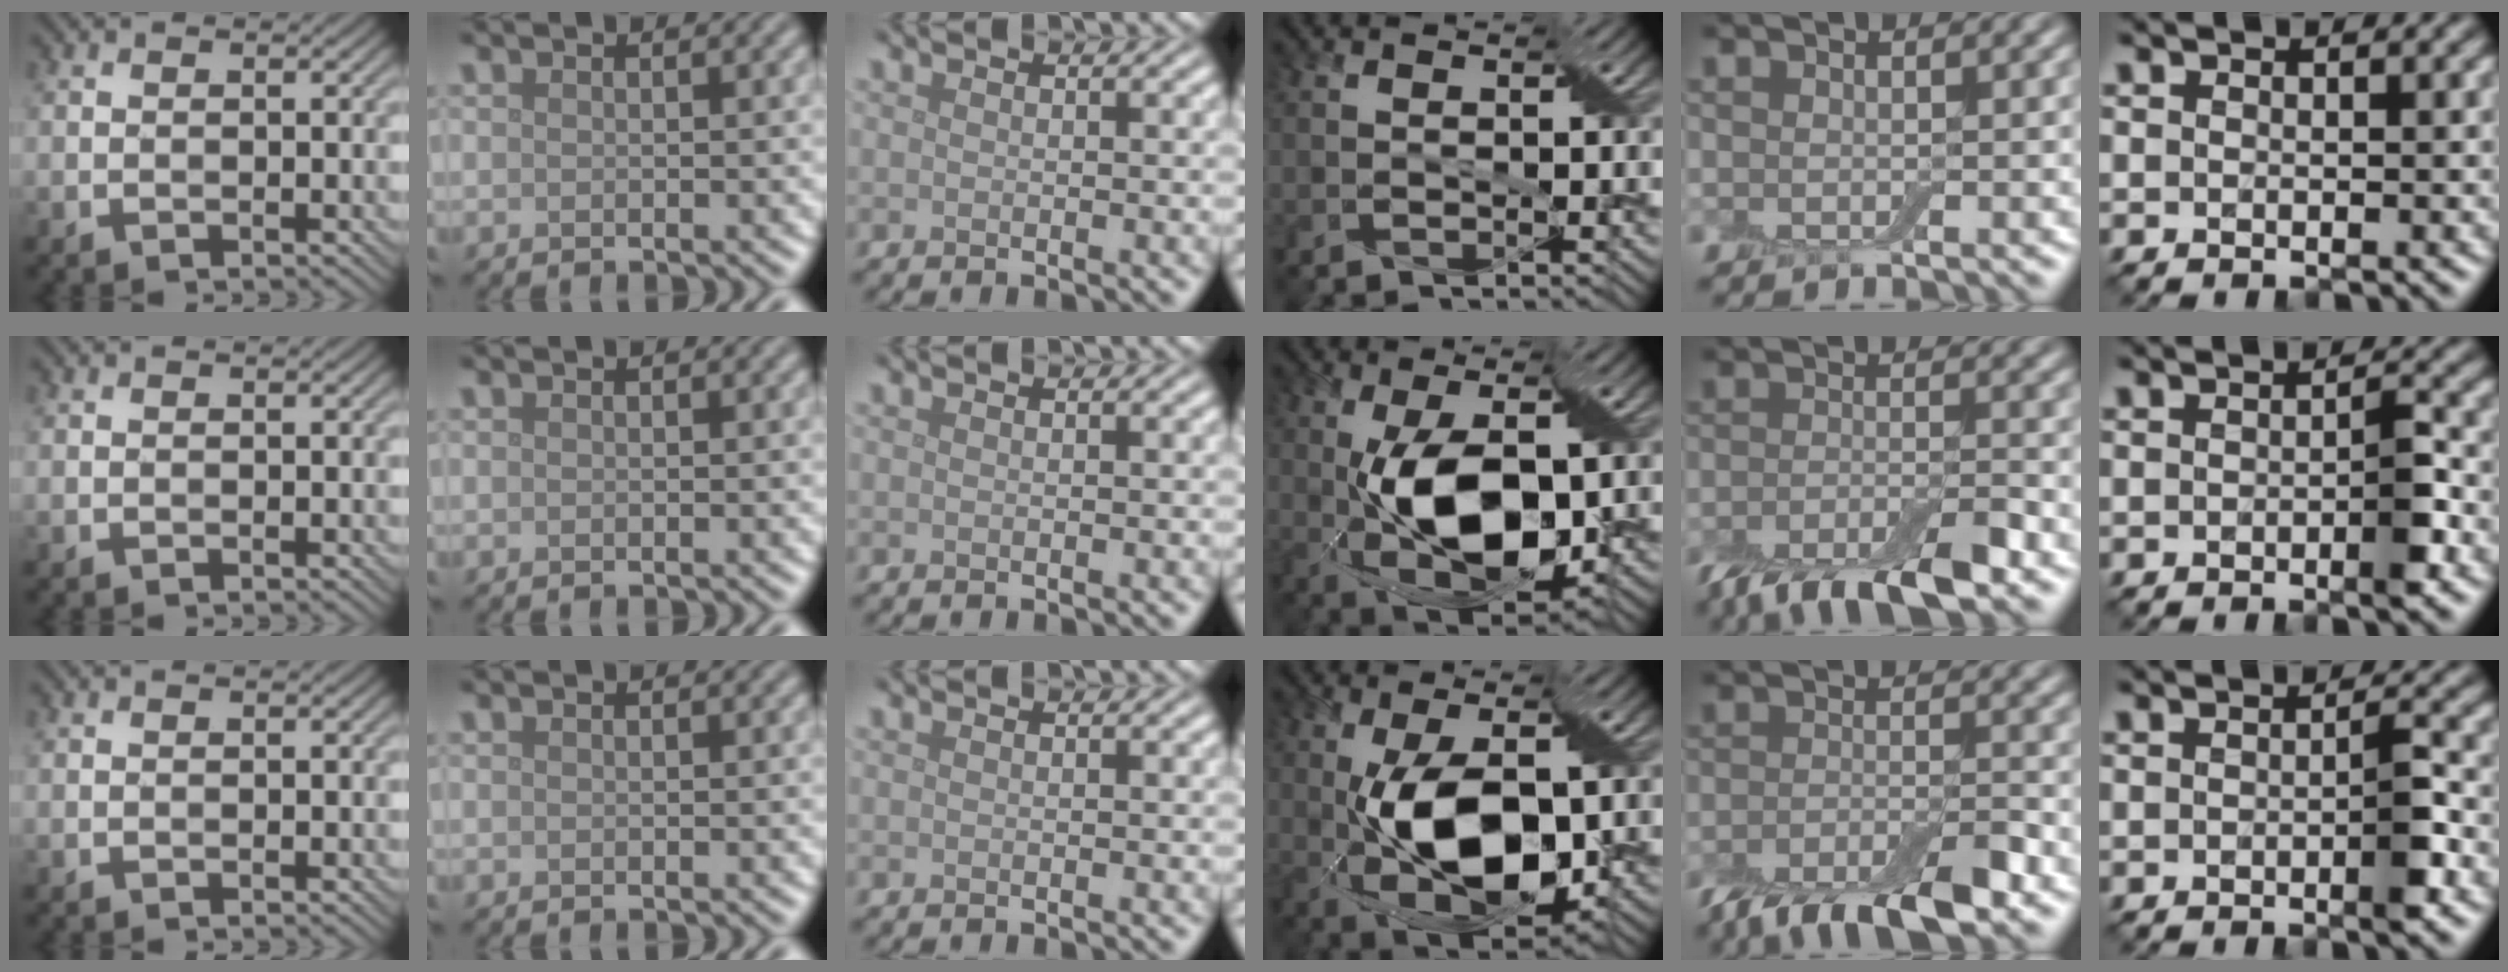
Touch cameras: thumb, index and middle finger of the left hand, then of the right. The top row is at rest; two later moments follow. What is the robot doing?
{"motion": "pour", "object": "cup"}